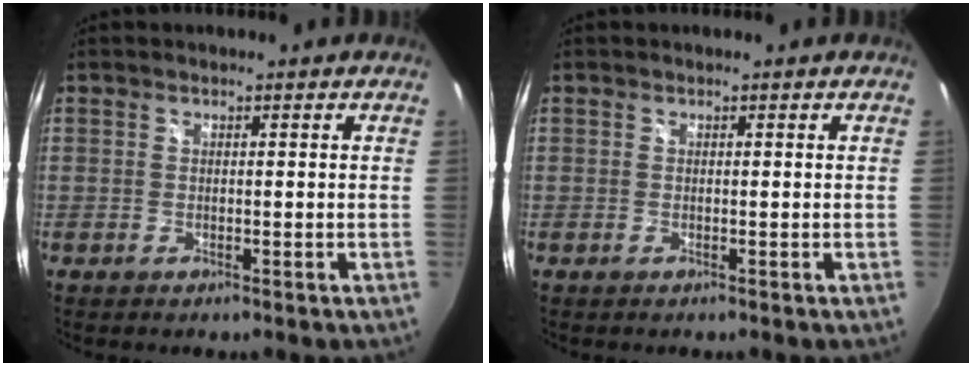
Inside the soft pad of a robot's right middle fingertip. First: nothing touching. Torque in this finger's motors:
{"motor_torque": [-0.09, 0.09, 0.00, 0.00]}